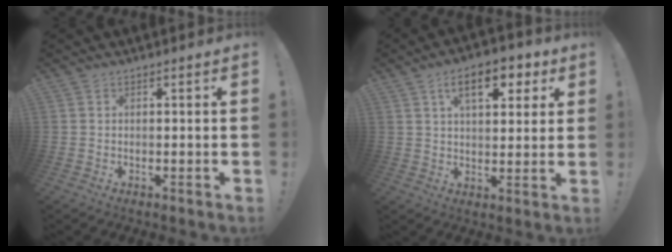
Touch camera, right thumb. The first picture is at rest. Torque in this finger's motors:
{"motor_torque": [0.11, 0.25, 0.79, 0.23, 0.21]}